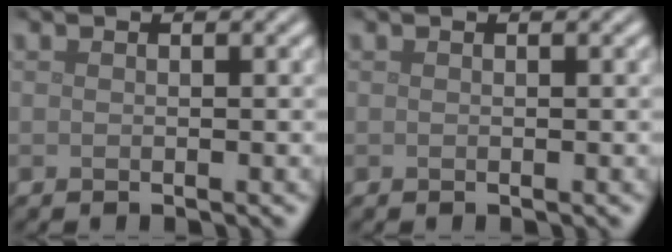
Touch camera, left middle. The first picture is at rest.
{"total": 0.0}